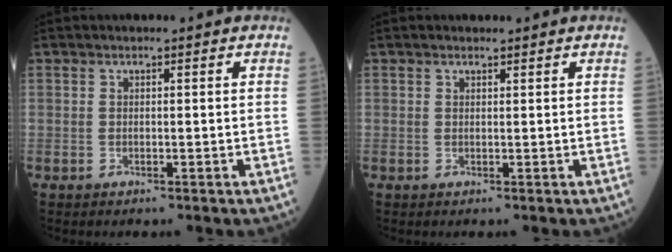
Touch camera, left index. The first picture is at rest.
{"total": 0.8, "force": [0.8, 0.2, 0.2], "torque": [-0.011, 0.005, 0.014]}